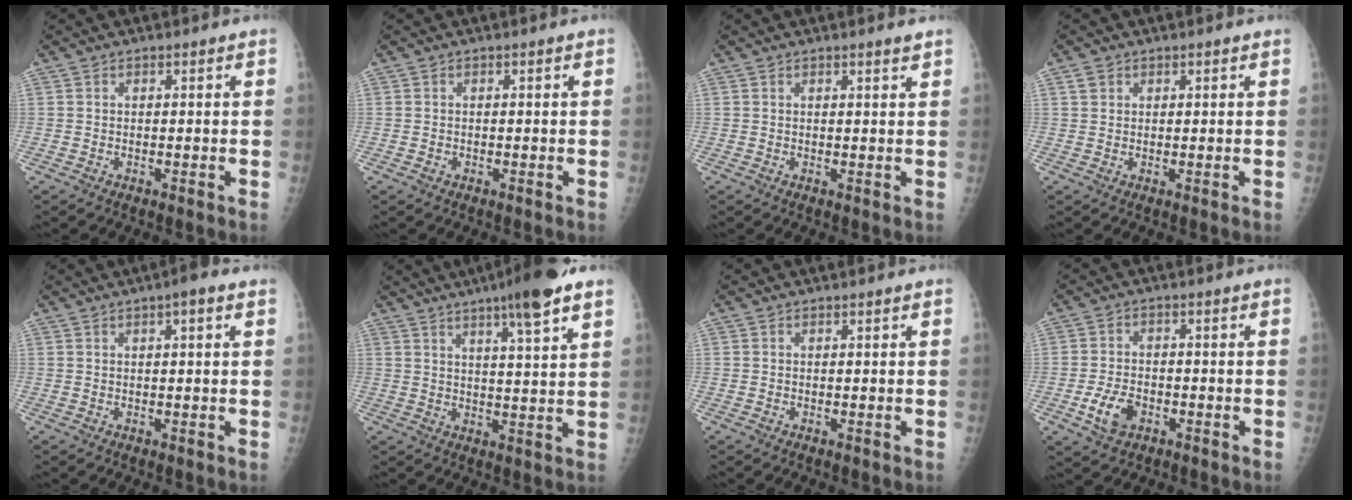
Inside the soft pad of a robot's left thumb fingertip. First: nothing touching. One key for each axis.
{"total": 0.5, "fx": -0.2, "fy": 0.5, "fz": 0.2, "tx": -0.001, "ty": 0.002, "tz": -0.005}
{"total": 1.0, "fx": 0.8, "fy": -0.1, "fz": 0.6, "tx": -0.006, "ty": -0.007, "tz": 0.011}
{"total": 1.6, "fx": 0.8, "fy": 1.3, "fz": 0.5, "tx": 0.000, "ty": -0.001, "tz": 0.013}
{"total": 2.7, "fx": 1.2, "fy": 0.4, "fz": 2.4, "tx": -0.037, "ty": 0.004, "tz": 0.014}
{"total": 10.7, "fx": 6.6, "fy": 0.9, "fz": 8.4, "tx": -0.124, "ty": -0.022, "tz": 0.095}
{"total": 0.0}
{"total": 5.9, "fx": -2.5, "fy": 3.9, "fz": 3.7, "tx": -0.068, "ty": 0.011, "tz": -0.043}